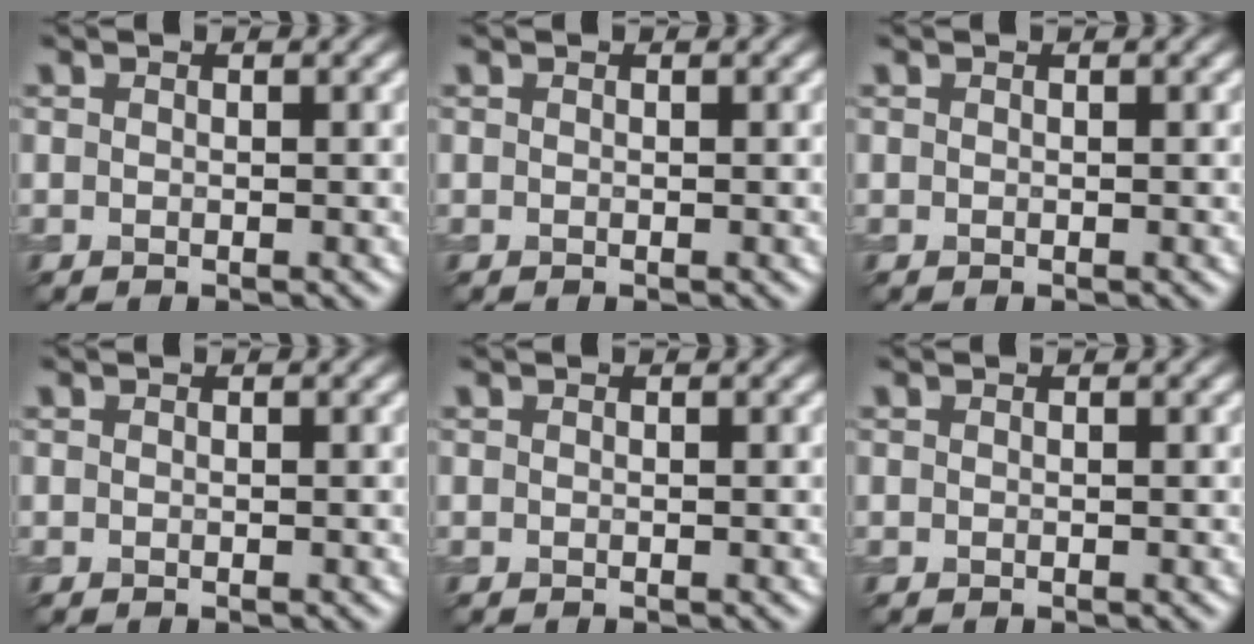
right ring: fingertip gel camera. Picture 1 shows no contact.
{"total": 0.0}
{"total": 0.0}
{"total": 0.0}
{"total": 0.0}
{"total": 0.0}